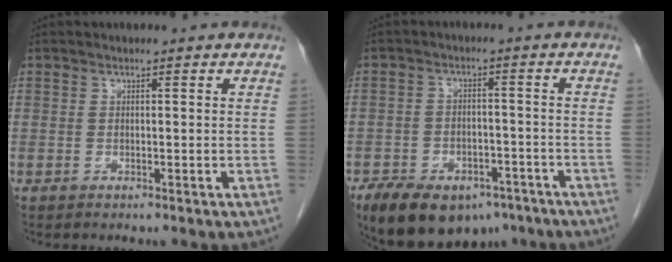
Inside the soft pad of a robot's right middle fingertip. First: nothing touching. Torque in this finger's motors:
{"motor_torque": [0.77, -1.33, 0.11, 0.05]}